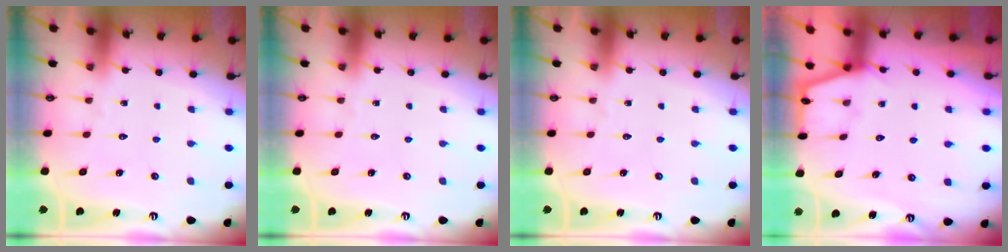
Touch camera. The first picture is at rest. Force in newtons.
{"total": 0.0}
{"total": 0.0}
{"total": 4.7, "press": 4.6, "slide": 0.4}